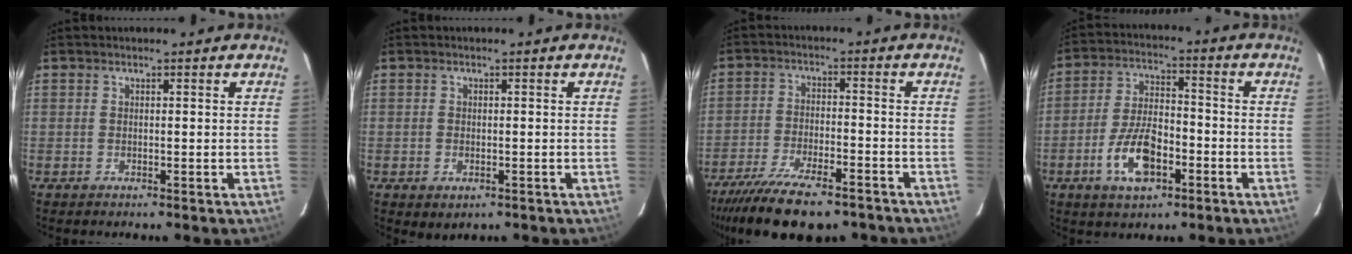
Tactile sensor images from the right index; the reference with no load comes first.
{"total": 2.4, "force": [-0.8, 1.7, 1.4], "torque": [-0.023, -0.005, -0.009]}
{"total": 16.8, "force": [-13.1, 5.1, 9.1], "torque": [-0.190, -0.034, -0.209]}
{"total": 11.0, "force": [-4.7, 5.3, 8.5], "torque": [-0.175, 0.004, -0.079]}